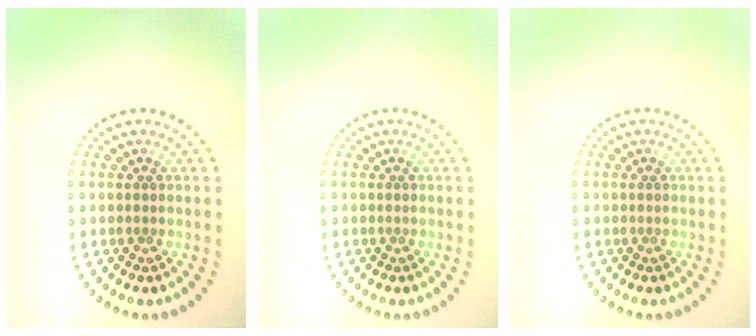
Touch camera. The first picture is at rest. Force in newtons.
{"total": 0.0}
{"total": 0.0}